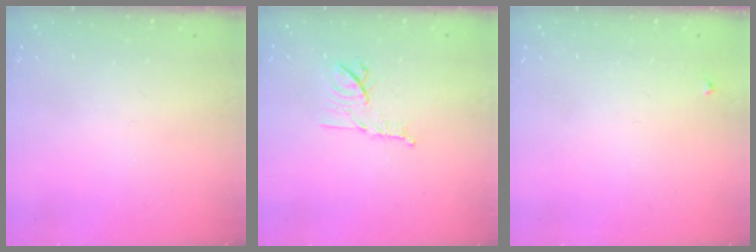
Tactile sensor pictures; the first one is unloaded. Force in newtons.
{"total": 9.7, "press": 9.7, "slide": 0.6}
{"total": 3.0, "press": 3.0, "slide": 0.4}